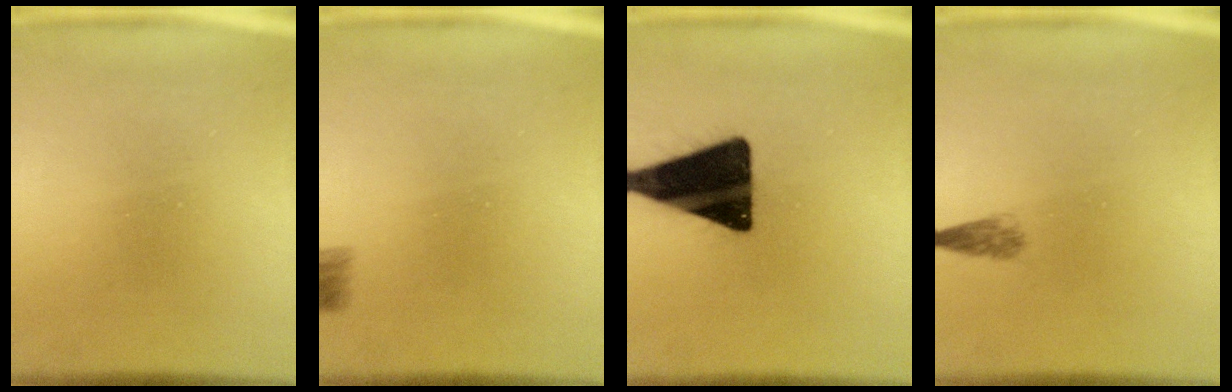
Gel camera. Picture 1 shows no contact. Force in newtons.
{"total": 2.1}
{"total": 19.2}
{"total": 1.8}